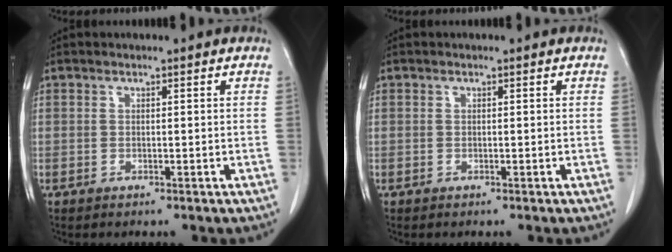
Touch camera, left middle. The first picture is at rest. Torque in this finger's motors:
{"motor_torque": [0.00, 0.00, 0.00, 0.00]}